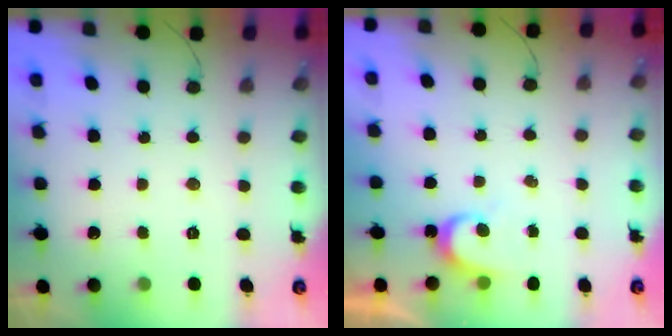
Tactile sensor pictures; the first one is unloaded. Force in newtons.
{"total": 3.4, "press": 3.3, "slide": 0.4}